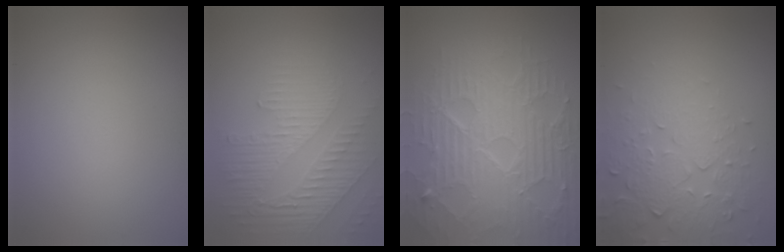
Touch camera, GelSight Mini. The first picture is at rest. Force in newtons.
{"total": 5.5, "press": 3.3, "slide": 4.4}
{"total": 10.2, "press": 6.6, "slide": 7.8}
{"total": 5.0, "press": 3.6, "slide": 3.4}